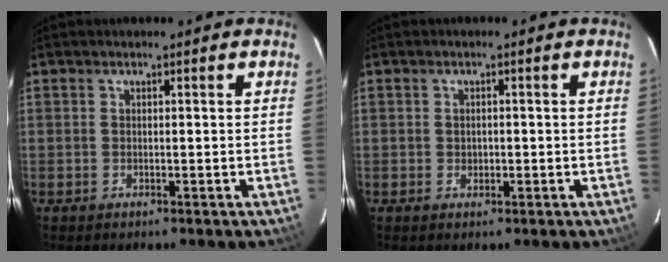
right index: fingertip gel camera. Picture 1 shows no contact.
{"total": 1.3, "force": [-0.2, 1.2, 0.5], "torque": [-0.005, 0.001, -0.002]}